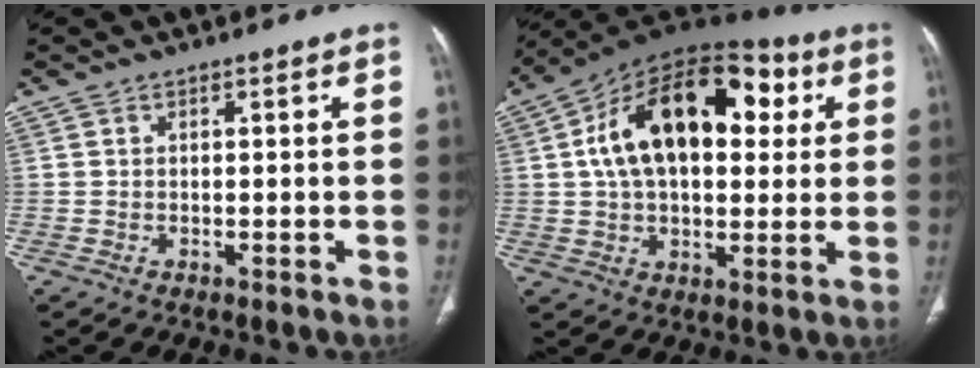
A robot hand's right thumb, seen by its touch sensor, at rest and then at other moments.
{"total": 23.2, "force": [5.6, 13.6, 17.9], "torque": [-0.269, 0.024, 0.079]}